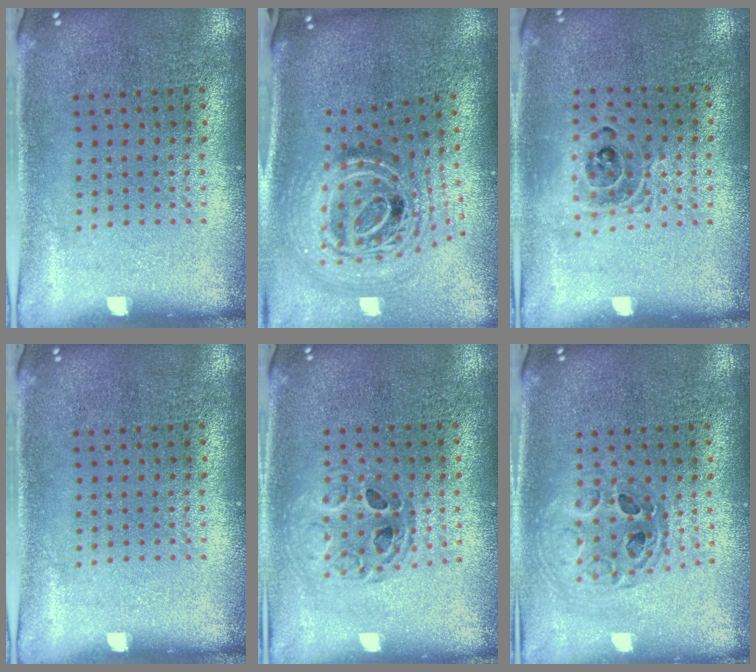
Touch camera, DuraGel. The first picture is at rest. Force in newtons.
{"total": 2.3, "press": 1.7, "slide": 1.5}
{"total": 1.3, "press": 1.2, "slide": 0.5}
{"total": 0.0}
{"total": 0.8, "press": 0.8, "slide": 0.1}
{"total": 0.7, "press": 0.7, "slide": 0.1}